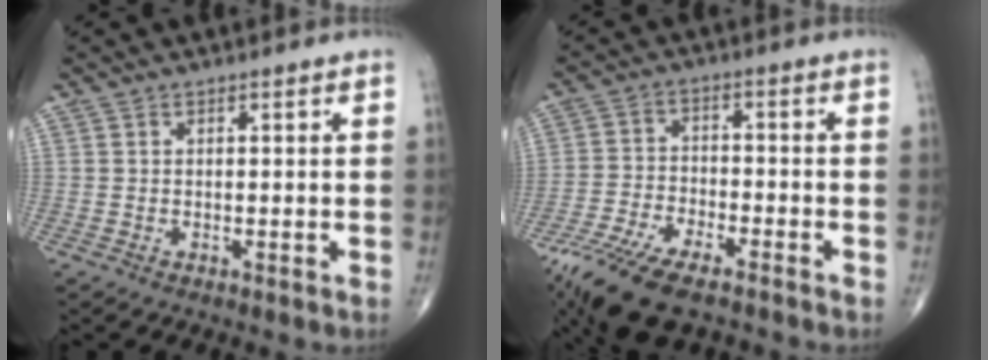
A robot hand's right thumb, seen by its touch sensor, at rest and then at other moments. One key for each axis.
{"total": 13.2, "fx": -9.2, "fy": 4.5, "fz": 8.3, "tx": -0.161, "ty": 0.015, "tz": -0.173}